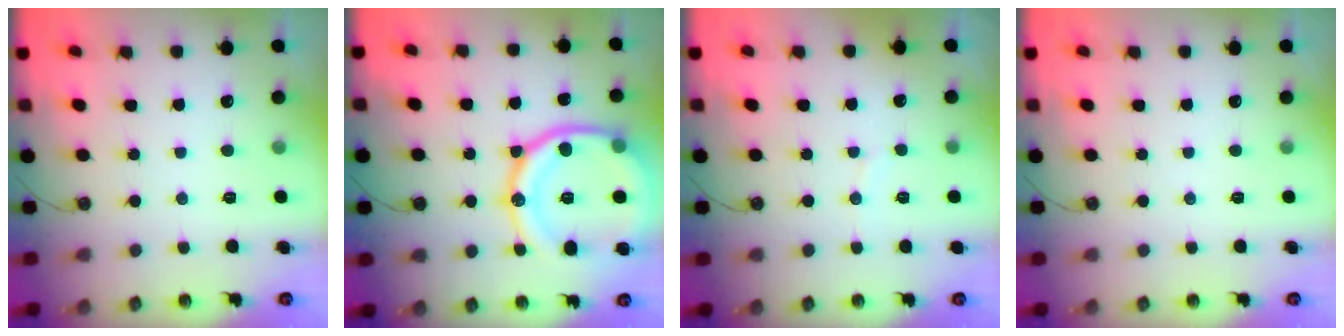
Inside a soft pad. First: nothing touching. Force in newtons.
{"total": 24.0, "press": 23.9, "slide": 2.6}
{"total": 2.8, "press": 2.8, "slide": 0.4}
{"total": 0.0}